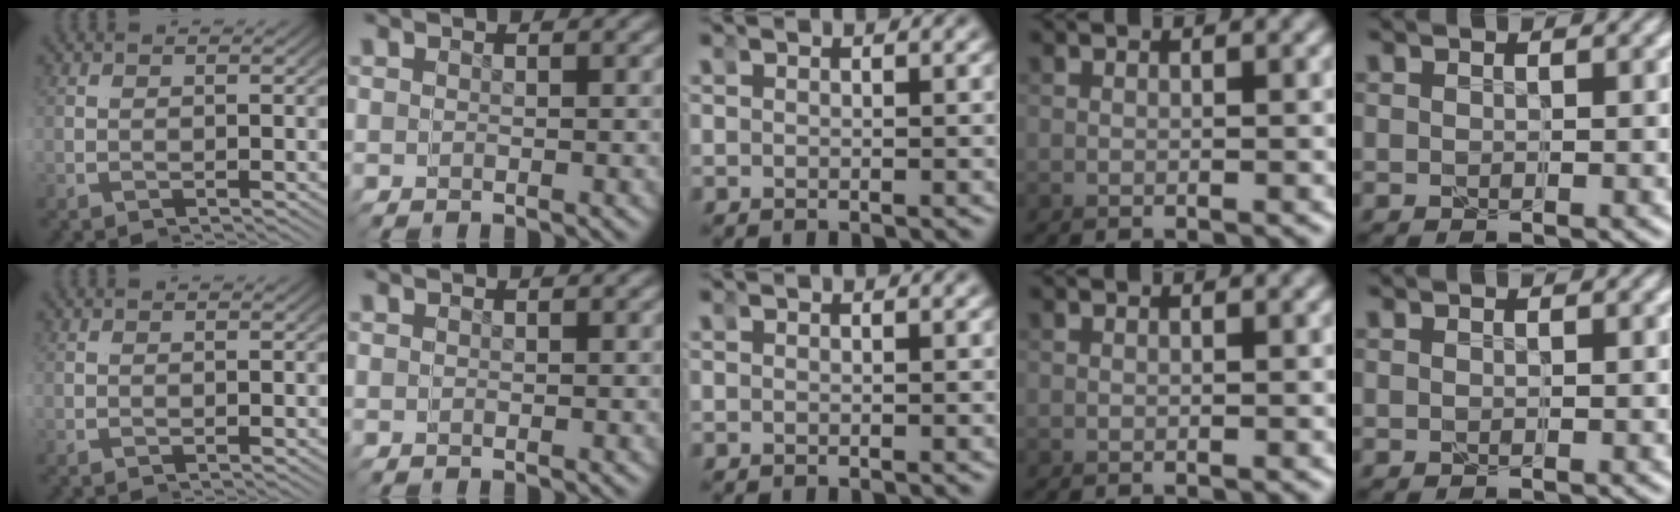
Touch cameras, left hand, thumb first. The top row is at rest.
{}